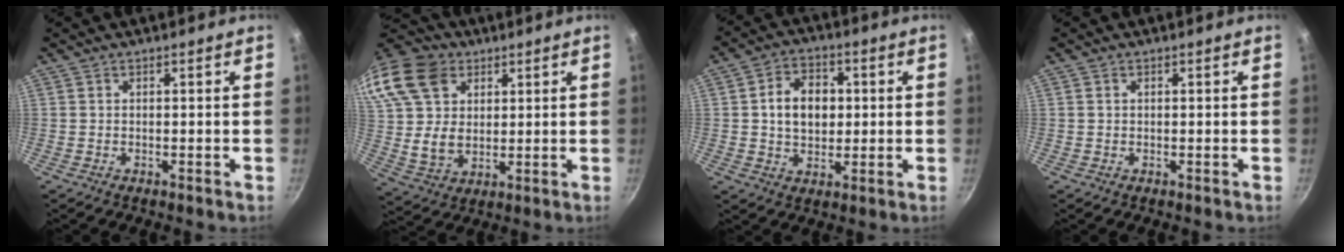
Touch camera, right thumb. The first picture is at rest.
{"total": 23.1, "force": [10.3, 16.7, 12.1], "torque": [-0.268, 0.006, 0.199]}
{"total": 9.5, "force": [0.9, 7.1, 6.2], "torque": [-0.078, 0.009, 0.012]}
{"total": 0.7, "force": [0.2, 0.5, 0.4], "torque": [-0.005, 0.004, 0.003]}